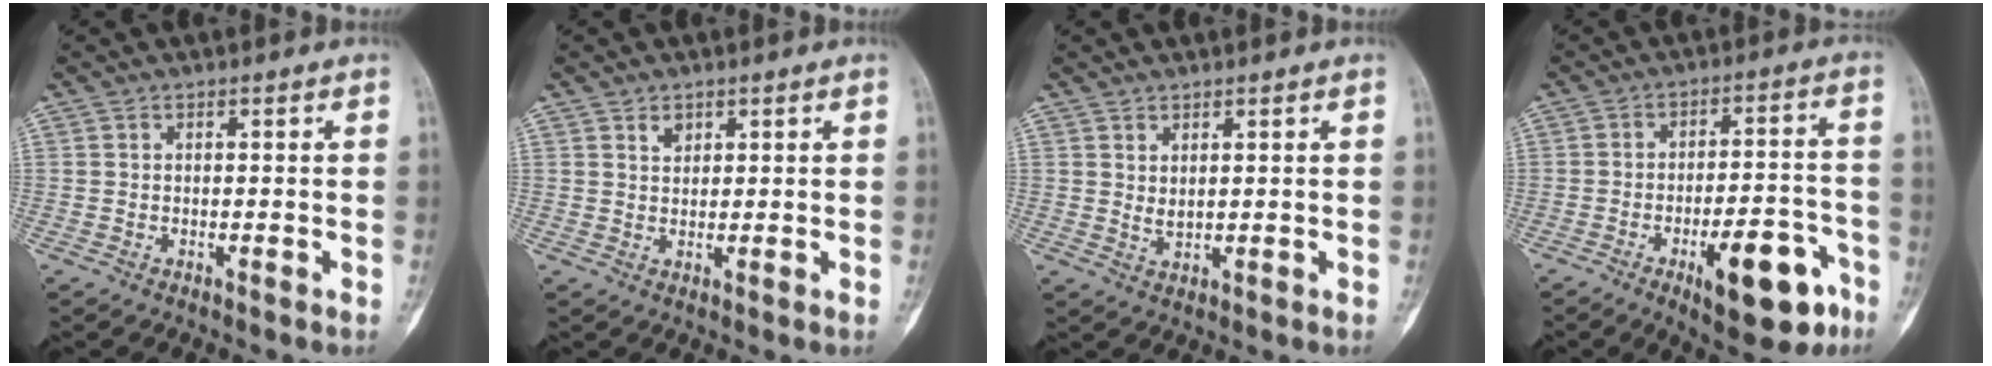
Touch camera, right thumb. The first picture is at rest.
{"total": 2.1, "force": [1.3, 1.4, 0.9], "torque": [-0.004, -0.008, 0.022]}
{"total": 2.0, "force": [0.9, 0.9, 1.5], "torque": [-0.025, -0.012, 0.022]}
{"total": 14.9, "force": [-7.3, 5.7, 11.7], "torque": [-0.140, 0.043, -0.096]}